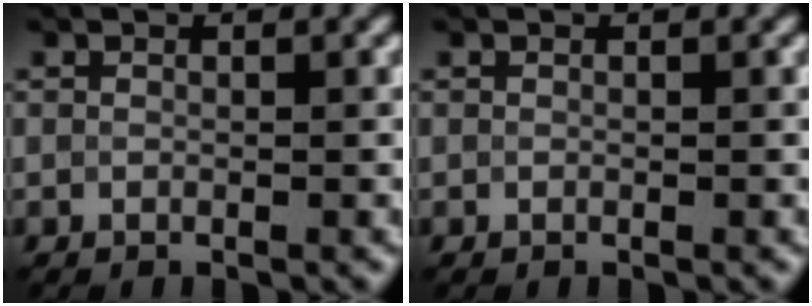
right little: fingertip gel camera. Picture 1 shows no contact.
{"total": 0.0}